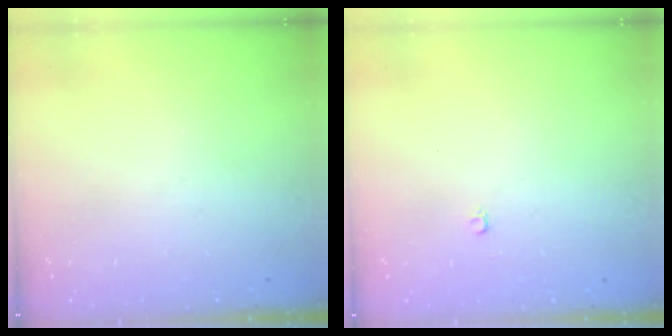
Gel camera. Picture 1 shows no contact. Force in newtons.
{"total": 2.4, "press": 2.4, "slide": 0.2}